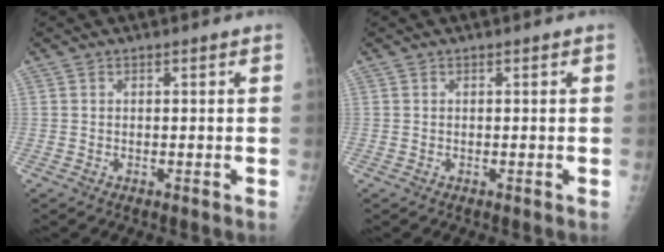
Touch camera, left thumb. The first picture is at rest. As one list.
[{"total": 0.0}]